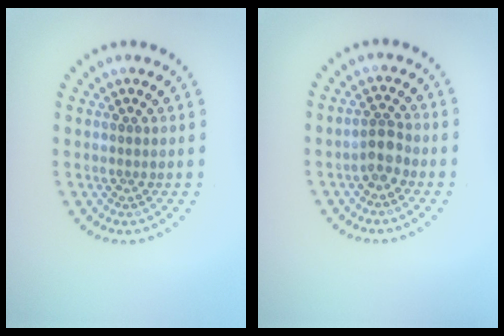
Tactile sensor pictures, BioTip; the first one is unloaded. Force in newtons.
{"total": 2.0, "press": 1.7, "slide": 1.0}